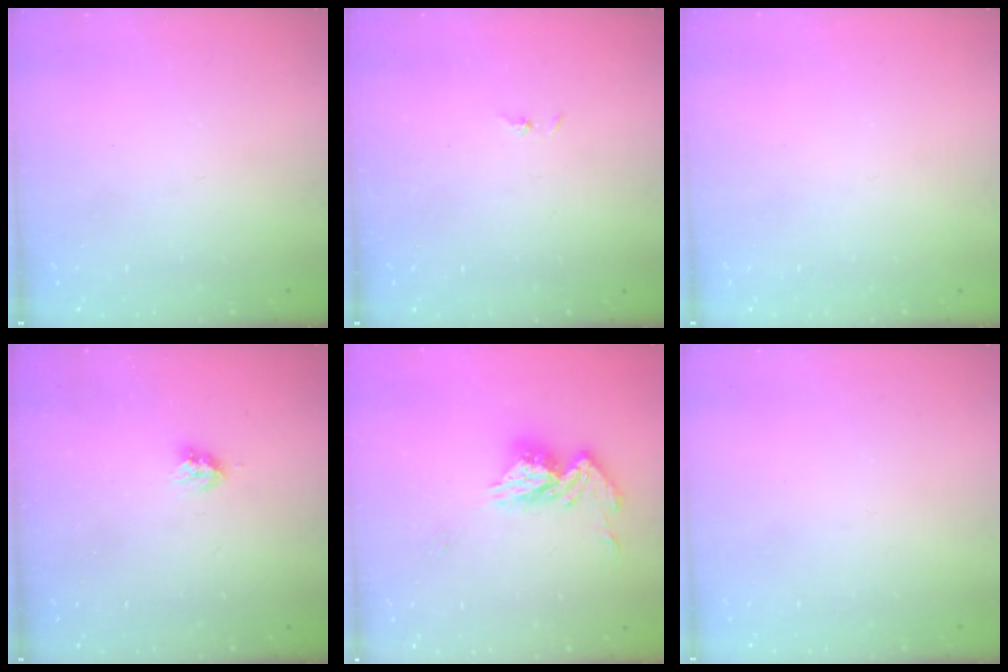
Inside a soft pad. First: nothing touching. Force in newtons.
{"total": 0.7, "press": 0.7, "slide": 0.1}
{"total": 0.0}
{"total": 3.5, "press": 3.5, "slide": 0.4}
{"total": 13.6, "press": 13.5, "slide": 1.3}
{"total": 0.0}